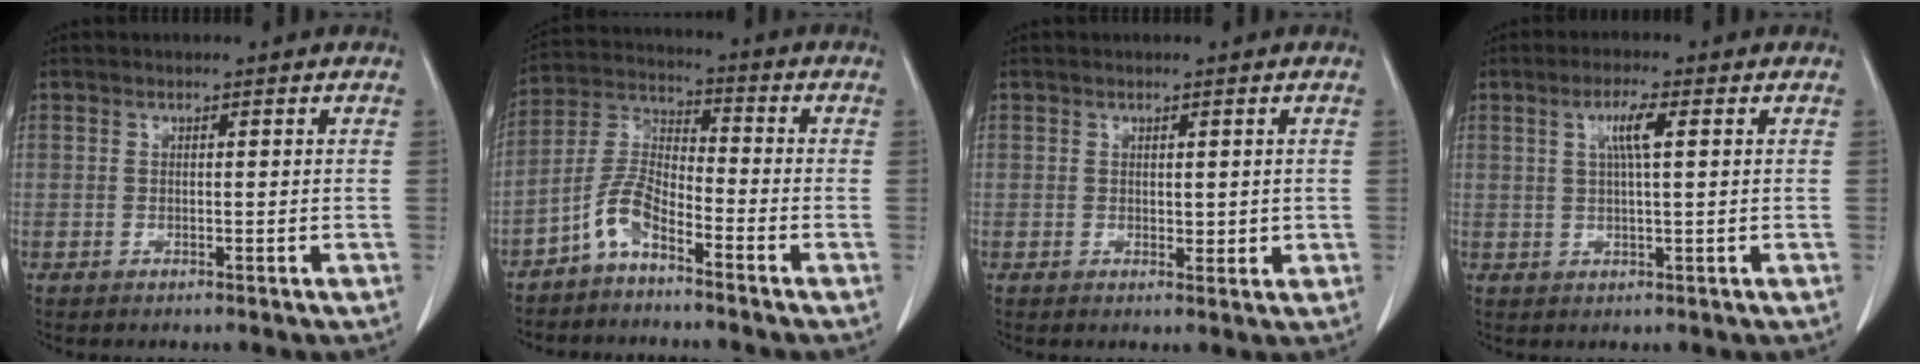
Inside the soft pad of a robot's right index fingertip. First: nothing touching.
{"total": 6.2, "force": [-4.3, 1.7, 4.2], "torque": [-0.100, 0.008, -0.091]}
{"total": 1.7, "force": [0.3, 0.9, 1.4], "torque": [-0.015, -0.007, 0.008]}
{"total": 4.2, "force": [1.3, 0.2, 4.0], "torque": [-0.074, 0.004, 0.023]}